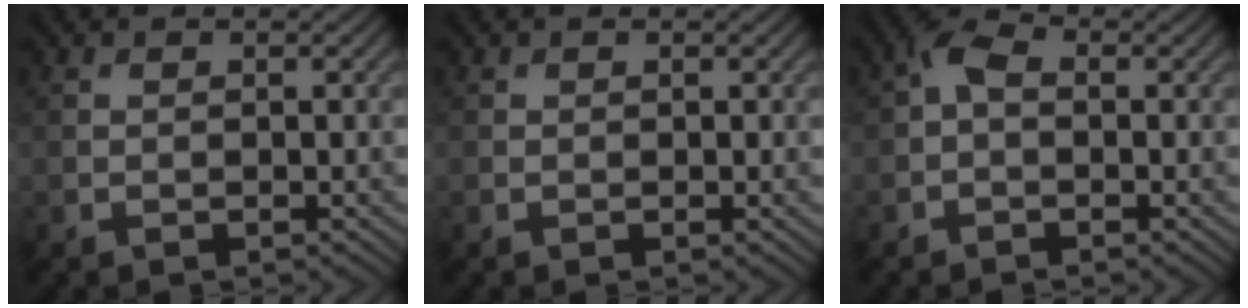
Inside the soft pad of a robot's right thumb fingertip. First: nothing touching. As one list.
[{"total": 0.0}, {"total": 2.8, "force": [-0.2, 1.7, 2.2], "torque": [-0.047, 0.011, -0.013]}]